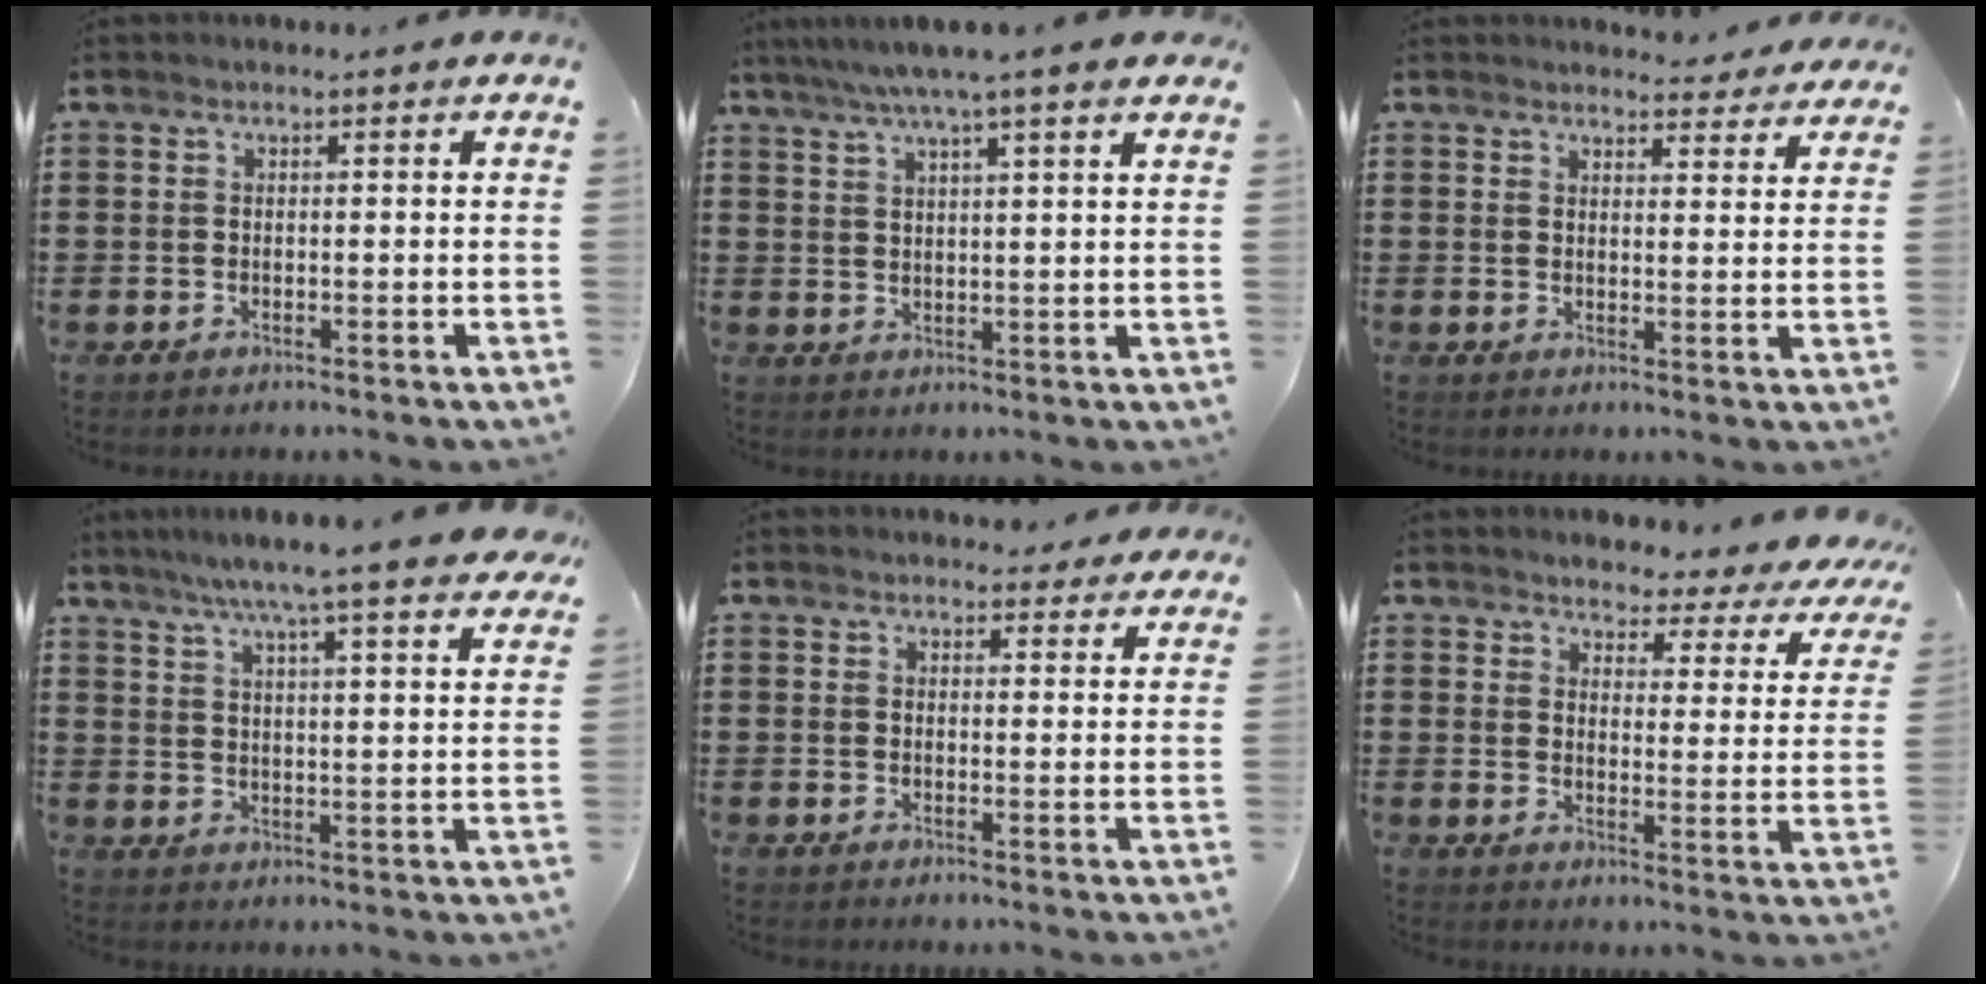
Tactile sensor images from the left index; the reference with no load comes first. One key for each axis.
{"total": 5.1, "fx": 3.9, "fy": -0.3, "fz": 3.3, "tx": -0.075, "ty": -0.009, "tz": 0.066}
{"total": 3.5, "fx": 3.4, "fy": 0.5, "fz": 0.5, "tx": -0.012, "ty": -0.016, "tz": 0.062}
{"total": 7.1, "fx": 6.1, "fy": -0.5, "fz": 3.7, "tx": -0.093, "ty": -0.026, "tz": 0.102}
{"total": 2.7, "fx": 2.5, "fy": 0.8, "fz": 0.5, "tx": -0.008, "ty": -0.005, "tz": 0.045}
{"total": 3.4, "fx": 3.2, "fy": 1.0, "fz": 0.4, "tx": -0.025, "ty": -0.029, "tz": 0.049}